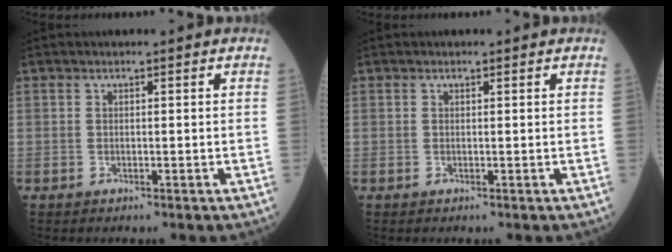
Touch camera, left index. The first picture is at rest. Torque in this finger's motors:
{"motor_torque": [0.12, 0.21, 0.00, -0.01]}